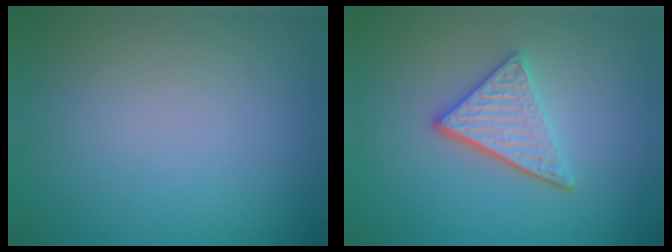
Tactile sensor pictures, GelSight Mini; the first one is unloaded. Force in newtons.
{"total": 3.8, "press": 3.1, "slide": 2.3}